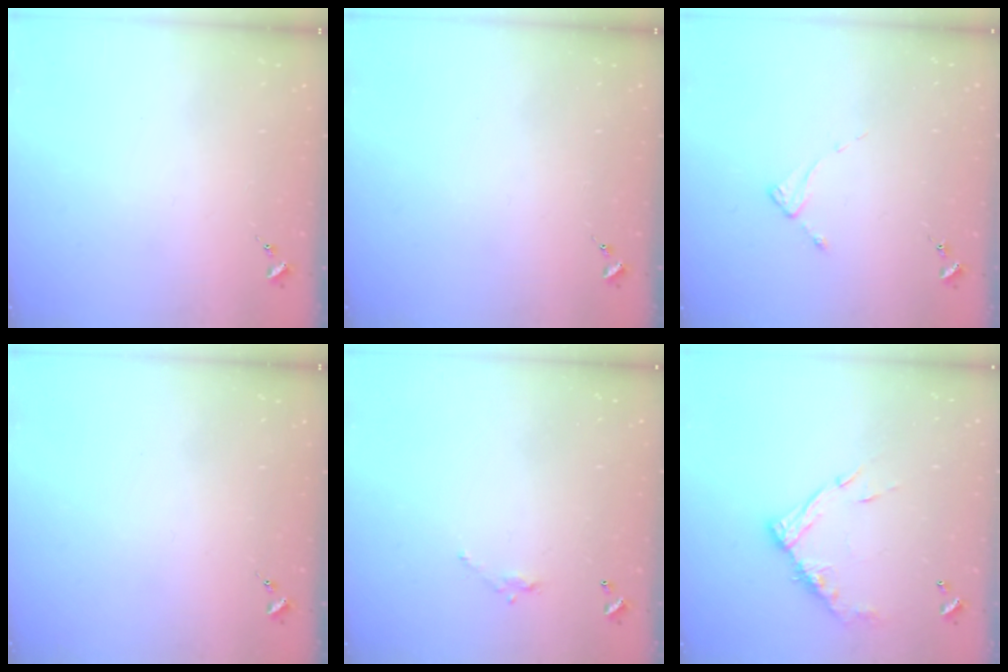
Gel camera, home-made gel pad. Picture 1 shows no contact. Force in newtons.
{"total": 0.0}
{"total": 2.3, "press": 2.3, "slide": 0.3}
{"total": 0.0}
{"total": 4.8, "press": 4.8, "slide": 0.3}
{"total": 13.3, "press": 13.3, "slide": 1.1}